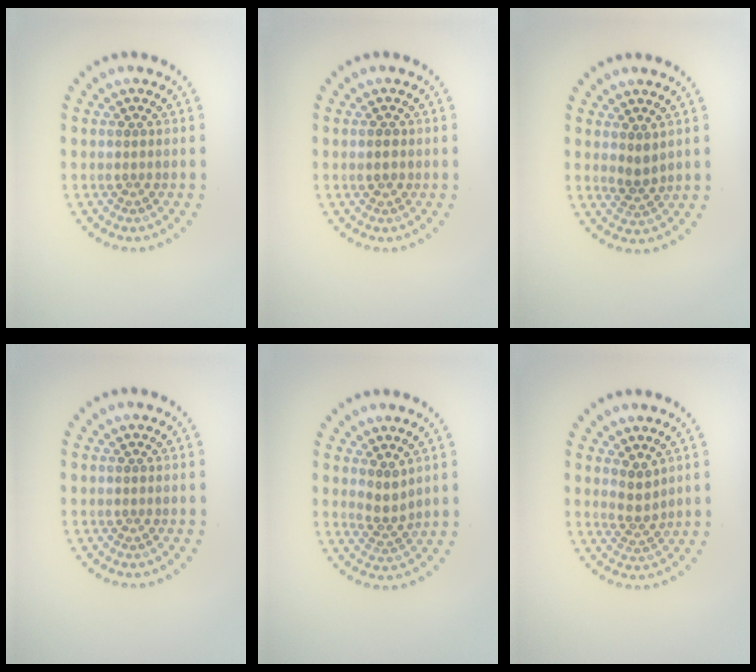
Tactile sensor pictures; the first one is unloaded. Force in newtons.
{"total": 1.1, "press": 1.0, "slide": 0.4}
{"total": 1.5, "press": 1.3, "slide": 0.8}
{"total": 0.0}
{"total": 1.8, "press": 1.4, "slide": 1.2}
{"total": 2.0, "press": 1.5, "slide": 1.3}